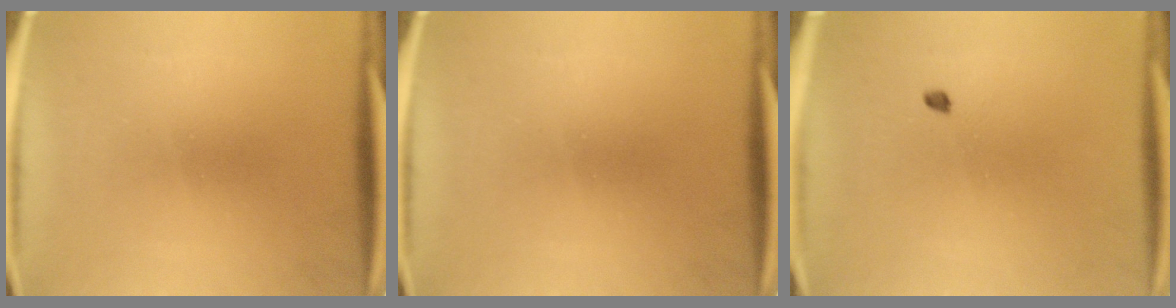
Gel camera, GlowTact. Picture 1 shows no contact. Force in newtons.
{"total": 0.0}
{"total": 0.9}